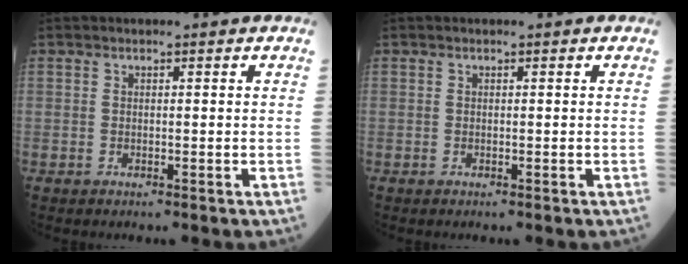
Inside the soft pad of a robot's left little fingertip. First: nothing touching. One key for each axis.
{"total": 0.0}